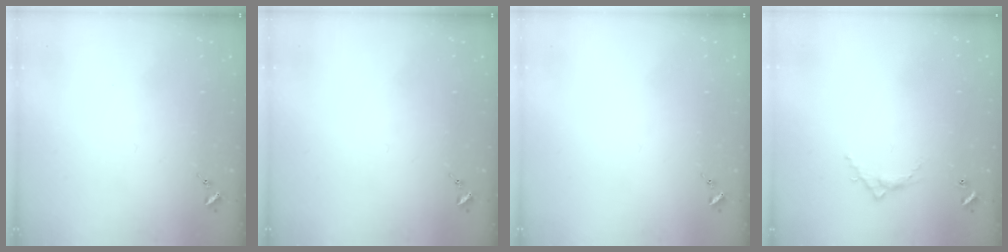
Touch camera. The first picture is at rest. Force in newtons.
{"total": 0.0}
{"total": 0.0}
{"total": 5.2, "press": 5.2, "slide": 0.2}